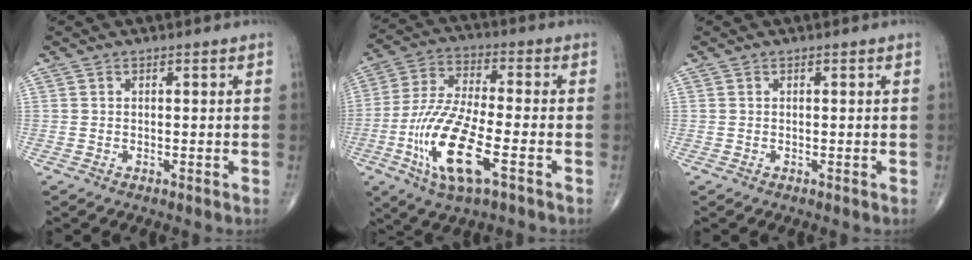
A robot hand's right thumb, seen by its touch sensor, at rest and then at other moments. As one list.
[{"total": 16.1, "force": [-5.7, 5.0, 14.2], "torque": [-0.304, 0.013, -0.104]}, {"total": 0.0}]